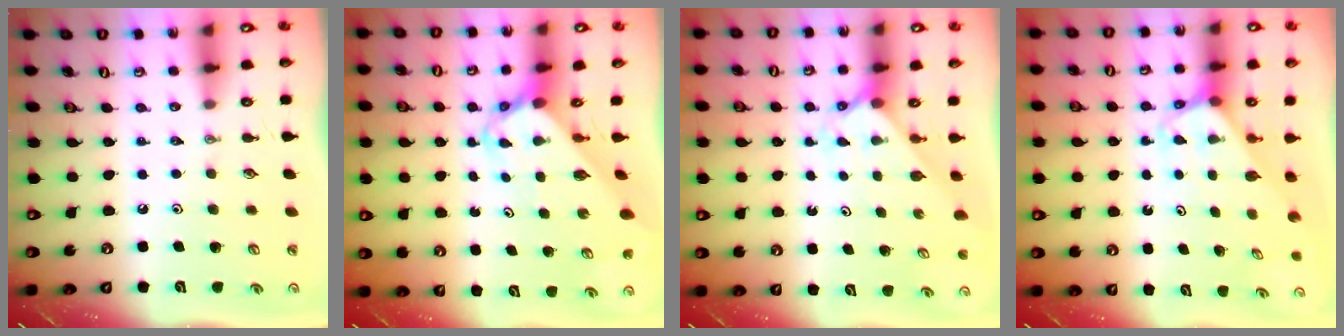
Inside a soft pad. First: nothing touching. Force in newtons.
{"total": 3.9, "press": 3.9, "slide": 0.2}
{"total": 2.0, "press": 2.0, "slide": 0.2}
{"total": 2.7, "press": 2.7, "slide": 0.2}